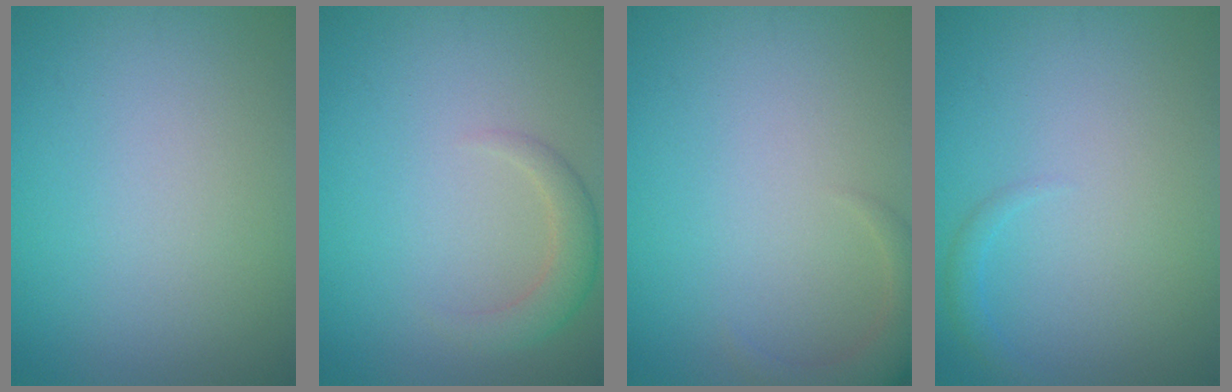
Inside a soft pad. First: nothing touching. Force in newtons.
{"total": 2.4, "press": 2.3, "slide": 0.3}
{"total": 2.6, "press": 2.6, "slide": 0.3}
{"total": 0.9, "press": 0.9, "slide": 0.1}